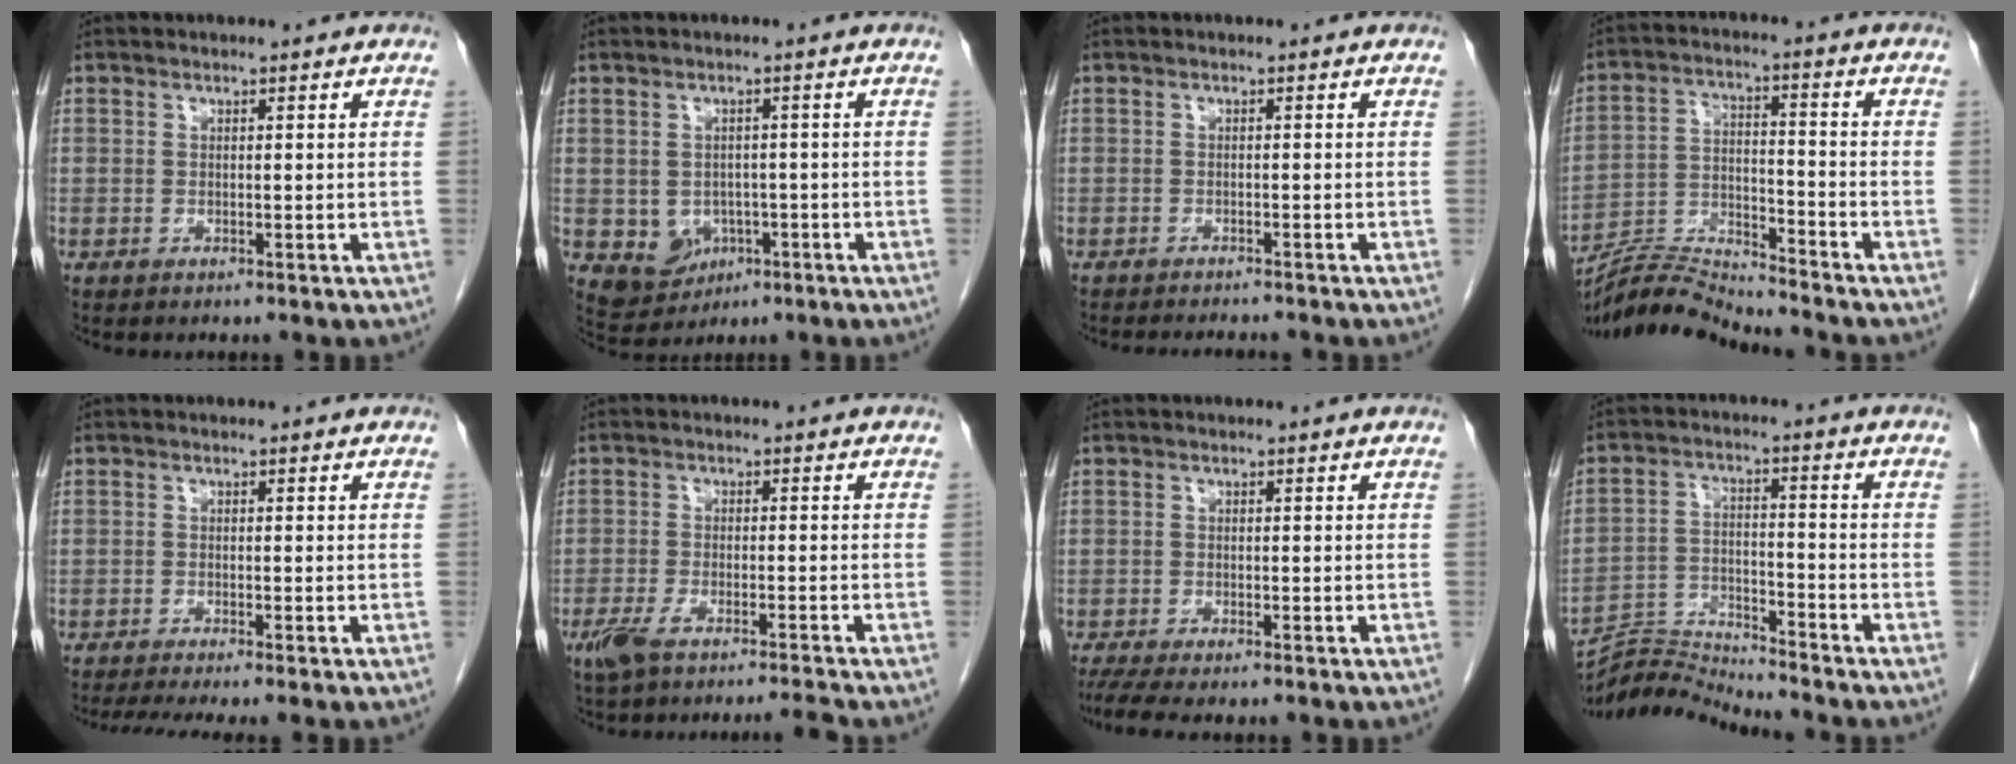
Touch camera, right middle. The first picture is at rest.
{"total": 5.1, "force": [-1.5, 4.5, 1.9], "torque": [-0.034, 0.005, -0.006]}
{"total": 4.8, "force": [-4.5, 0.5, 1.6], "torque": [-0.015, -0.007, -0.062]}
{"total": 9.0, "force": [-8.8, -1.6, -0.1], "torque": [-0.001, 0.015, -0.162]}
{"total": 4.8, "force": [-3.8, -0.1, 3.0], "torque": [-0.046, -0.012, -0.064]}
{"total": 5.5, "force": [-4.5, -0.4, 3.1], "torque": [-0.059, -0.009, -0.079]}
{"total": 4.0, "force": [-3.2, 0.2, 2.4], "torque": [-0.043, -0.011, -0.058]}
{"total": 8.2, "force": [-7.8, -2.2, -1.2], "torque": [0.012, 0.010, -0.145]}